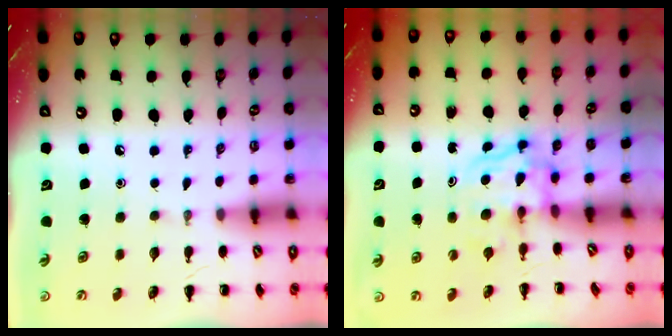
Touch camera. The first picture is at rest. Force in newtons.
{"total": 3.7, "press": 3.6, "slide": 0.4}